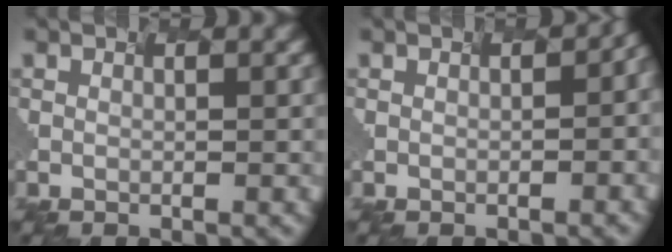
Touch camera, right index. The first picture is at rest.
{"total": 4.9, "force": [0.7, 2.2, 4.3], "torque": [-0.022, 0.038, 0.028]}